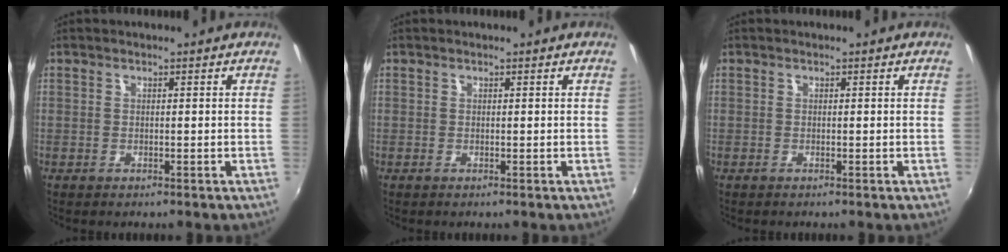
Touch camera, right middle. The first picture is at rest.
{"total": 0.0}
{"total": 0.0}